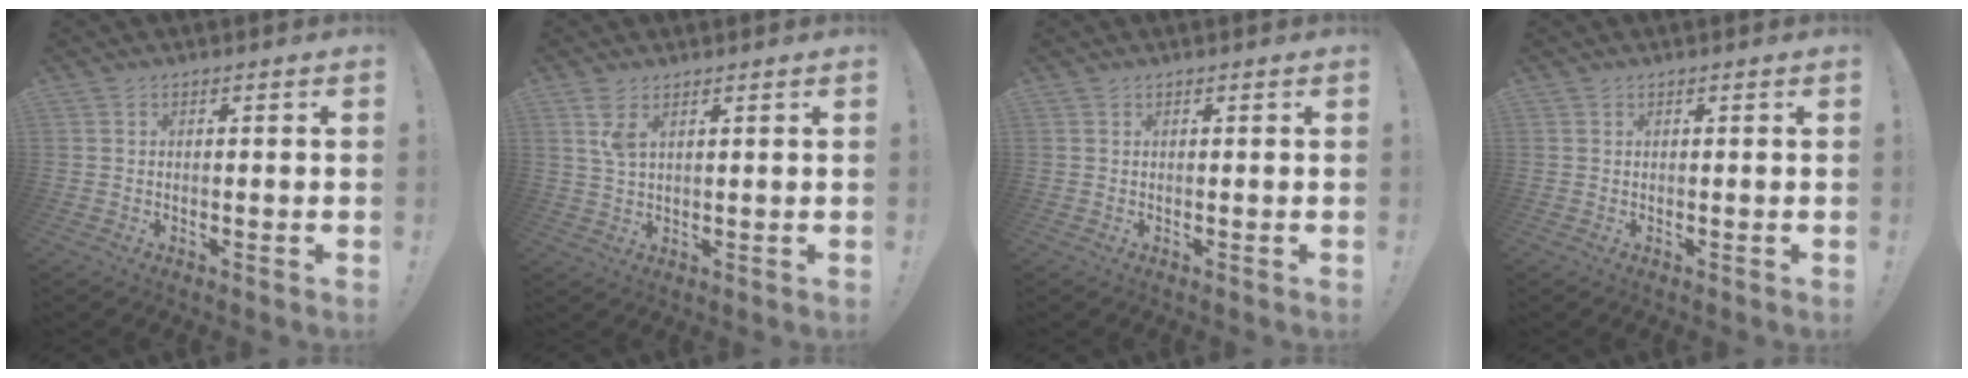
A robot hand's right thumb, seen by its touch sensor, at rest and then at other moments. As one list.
[{"total": 4.3, "force": [2.2, 1.7, 3.3], "torque": [-0.058, -0.007, 0.037]}, {"total": 0.0}, {"total": 0.0}]